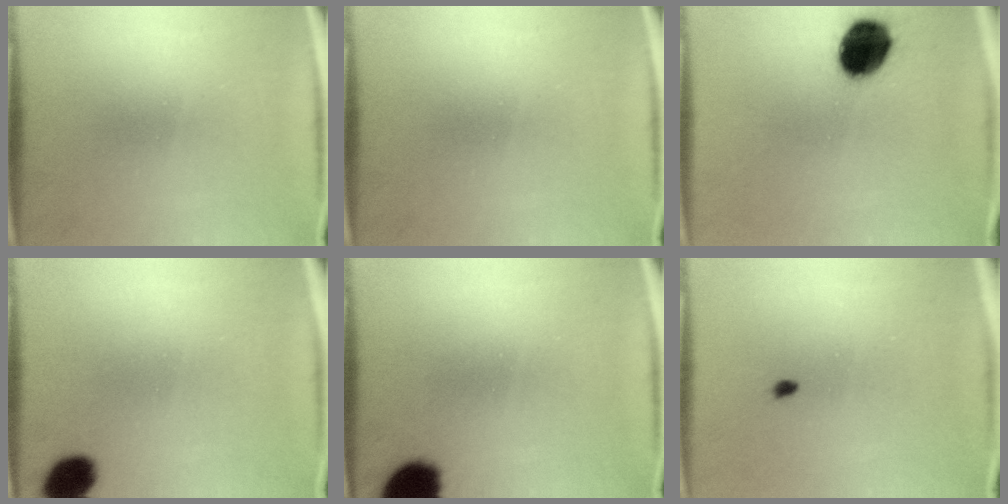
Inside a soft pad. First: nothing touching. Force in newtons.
{"total": 0.0}
{"total": 13.2}
{"total": 6.4}
{"total": 10.0}
{"total": 1.4}